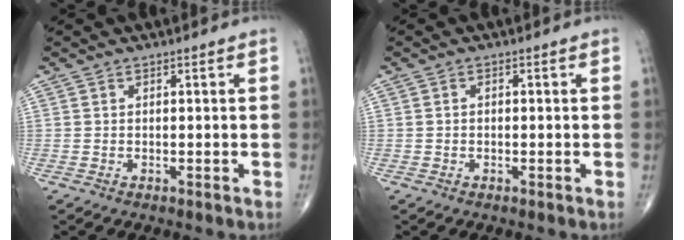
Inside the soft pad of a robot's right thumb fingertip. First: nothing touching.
{"total": 0.6, "force": [-0.1, 0.5, 0.4], "torque": [-0.008, 0.002, -0.004]}